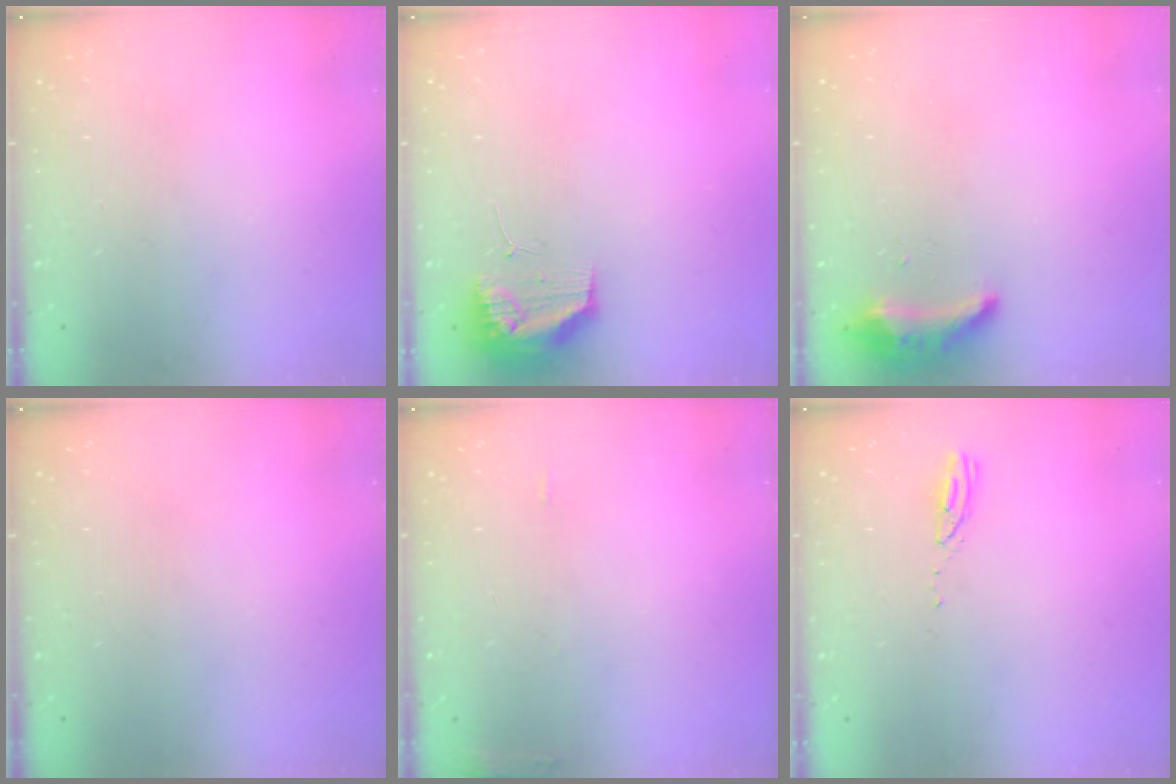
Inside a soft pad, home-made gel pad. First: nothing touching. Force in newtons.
{"total": 10.3, "press": 10.2, "slide": 1.1}
{"total": 8.2, "press": 8.2, "slide": 0.5}
{"total": 0.0}
{"total": 4.1, "press": 3.9, "slide": 1.1}
{"total": 2.8, "press": 2.8, "slide": 0.4}